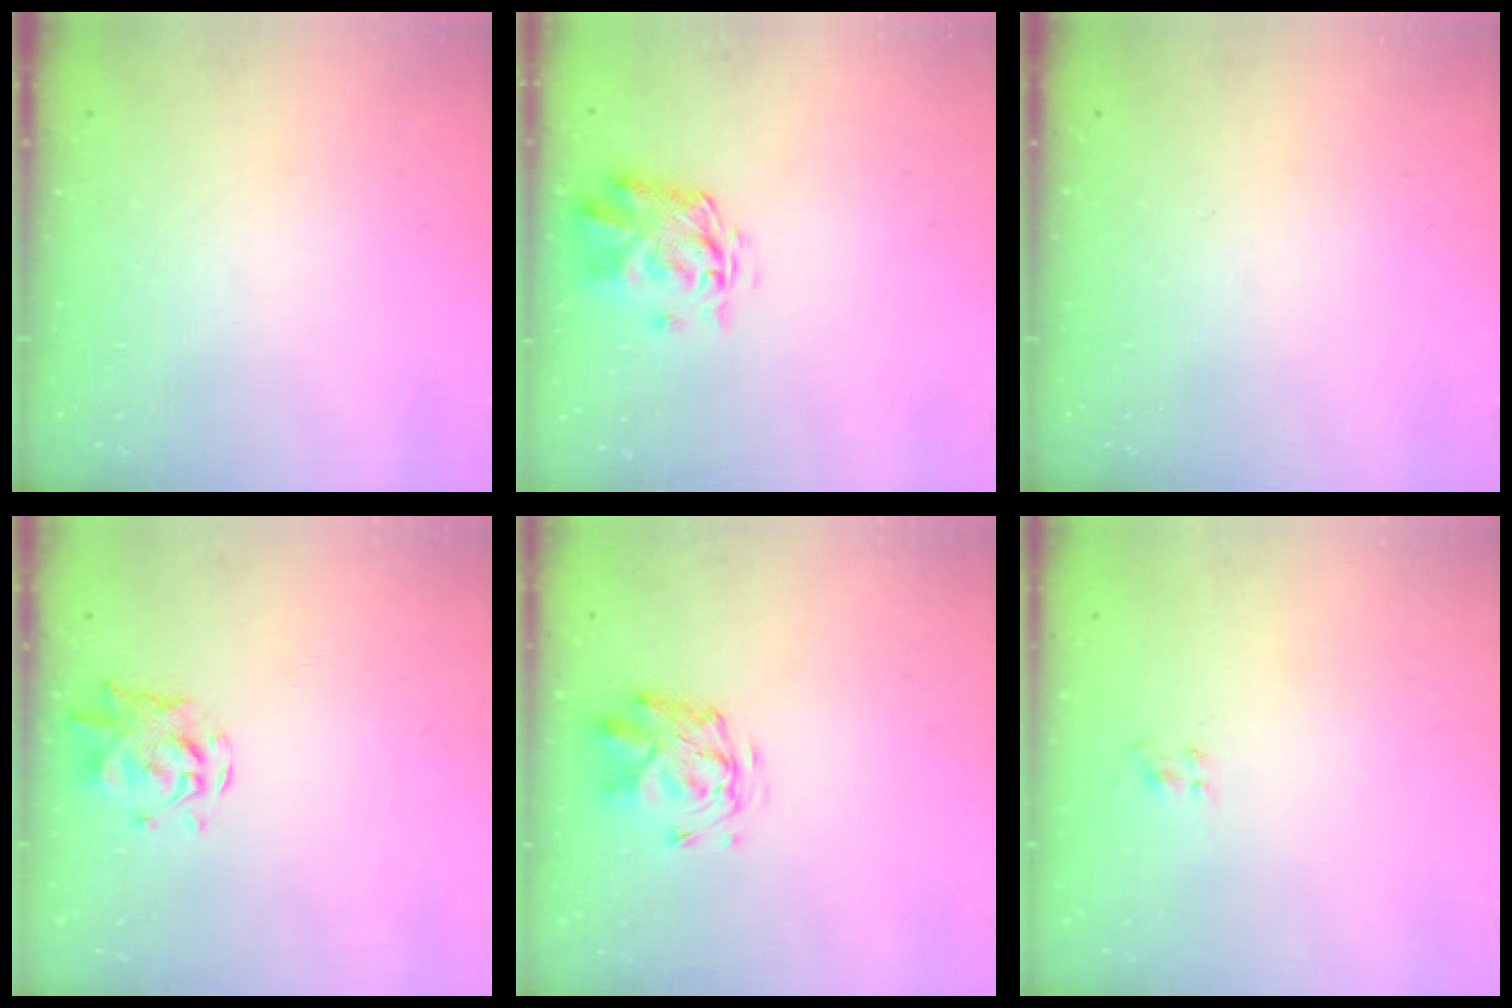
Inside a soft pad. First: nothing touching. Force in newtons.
{"total": 4.0, "press": 3.9, "slide": 1.1}
{"total": 0.0}
{"total": 1.8, "press": 1.8, "slide": 0.4}
{"total": 2.9, "press": 2.5, "slide": 1.5}
{"total": 1.5, "press": 1.3, "slide": 0.8}